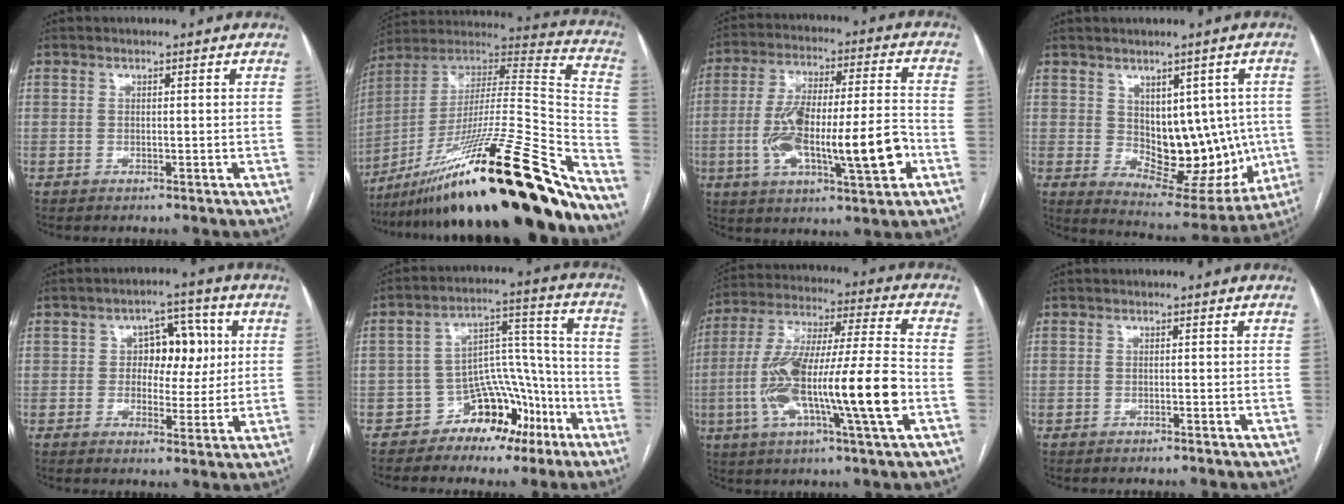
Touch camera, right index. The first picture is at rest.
{"total": 36.2, "force": [-25.6, 2.3, 25.5], "torque": [-0.354, -0.022, -0.415]}
{"total": 17.8, "force": [-4.5, 3.5, 16.9], "torque": [-0.298, 0.014, -0.066]}
{"total": 13.5, "force": [0.1, 7.7, 11.1], "torque": [-0.129, 0.004, 0.031]}
{"total": 7.2, "force": [1.2, 4.6, 5.4], "torque": [-0.064, 0.019, 0.020]}
{"total": 10.0, "force": [-6.2, 6.6, 4.3], "torque": [-0.053, 0.054, -0.093]}
{"total": 20.3, "force": [-4.8, 1.2, 19.7], "torque": [-0.370, -0.003, -0.085]}
{"total": 0.5, "force": [-0.5, -0.1, 0.2], "torque": [-0.005, -0.001, -0.009]}